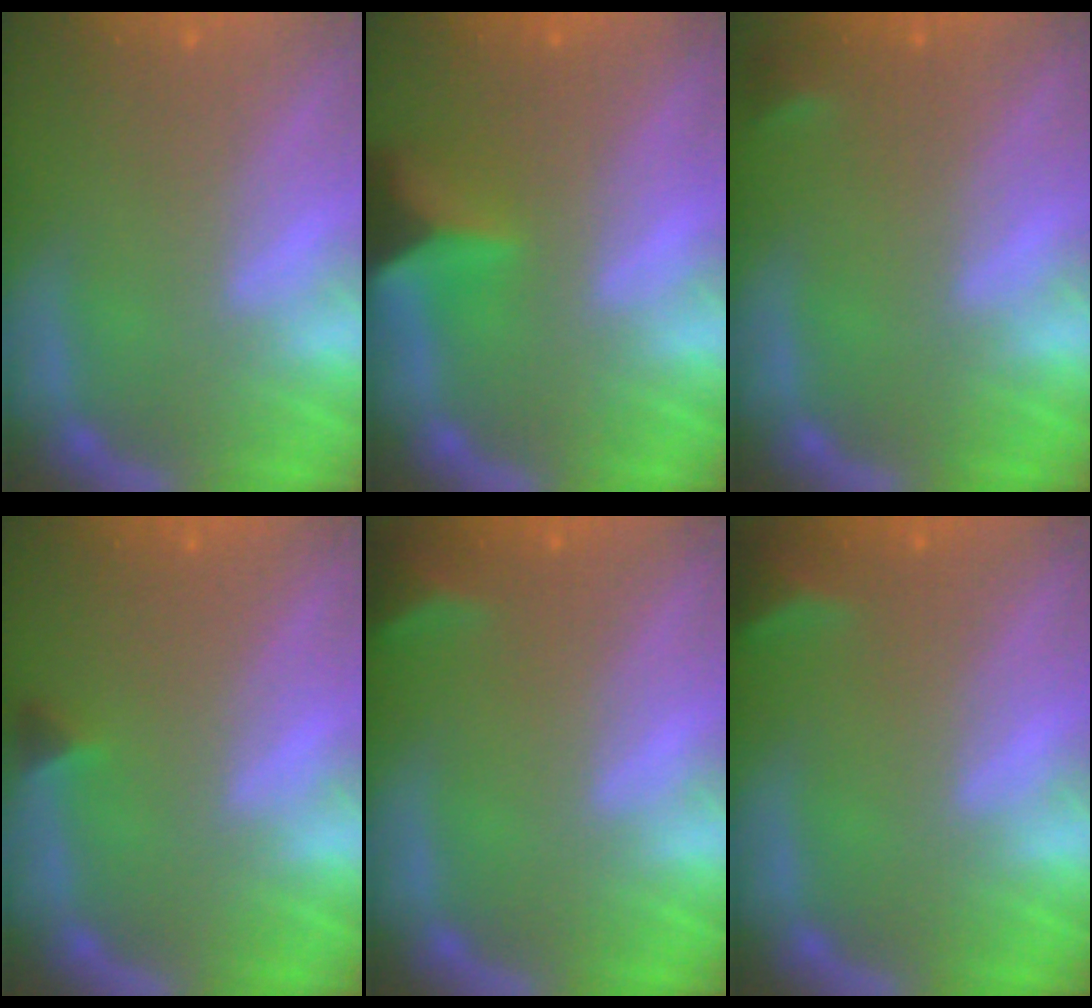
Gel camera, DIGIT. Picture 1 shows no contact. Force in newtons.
{"total": 5.0}
{"total": 0.9}
{"total": 0.9}
{"total": 2.4}
{"total": 2.4}